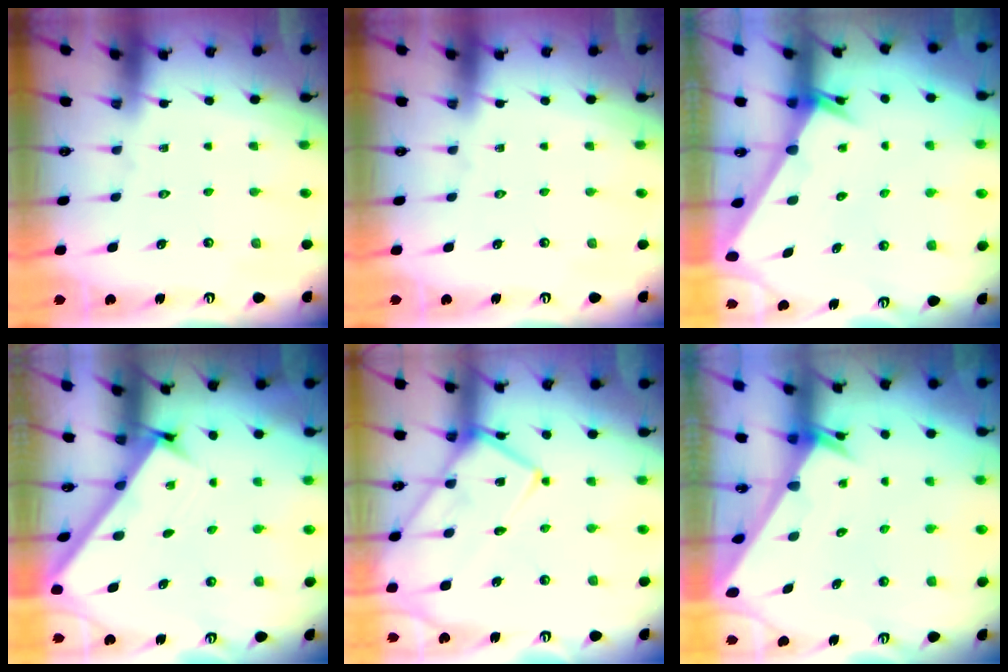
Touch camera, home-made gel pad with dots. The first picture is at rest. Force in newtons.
{"total": 0.0}
{"total": 2.2, "press": 2.2, "slide": 0.1}
{"total": 2.4, "press": 2.4, "slide": 0.2}
{"total": 15.7, "press": 15.6, "slide": 1.3}
{"total": 2.3, "press": 2.3, "slide": 0.1}